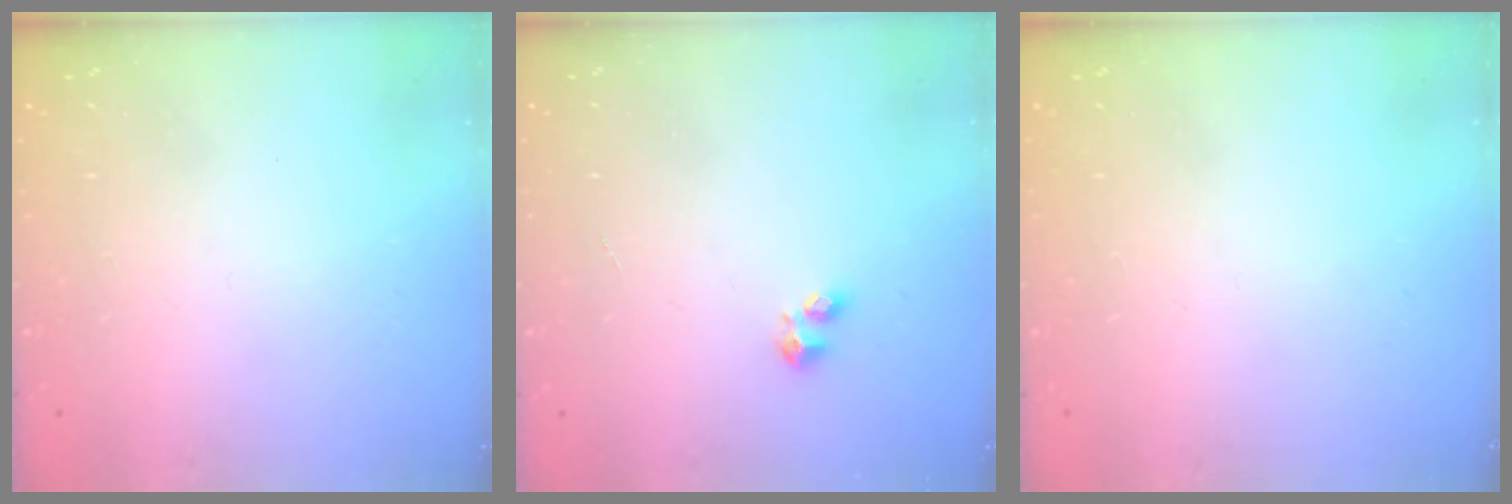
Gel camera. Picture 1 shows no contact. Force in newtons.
{"total": 2.9, "press": 2.8, "slide": 0.5}
{"total": 0.0}